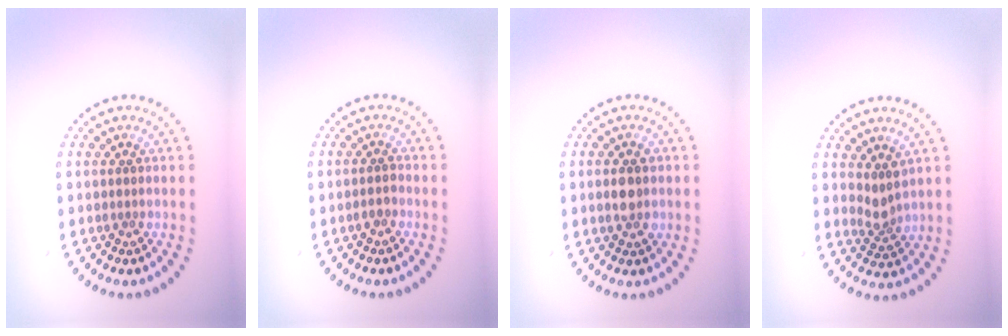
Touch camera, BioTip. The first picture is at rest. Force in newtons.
{"total": 1.0, "press": 0.9, "slide": 0.3}
{"total": 2.5, "press": 2.5, "slide": 0.1}
{"total": 1.9, "press": 1.4, "slide": 1.3}